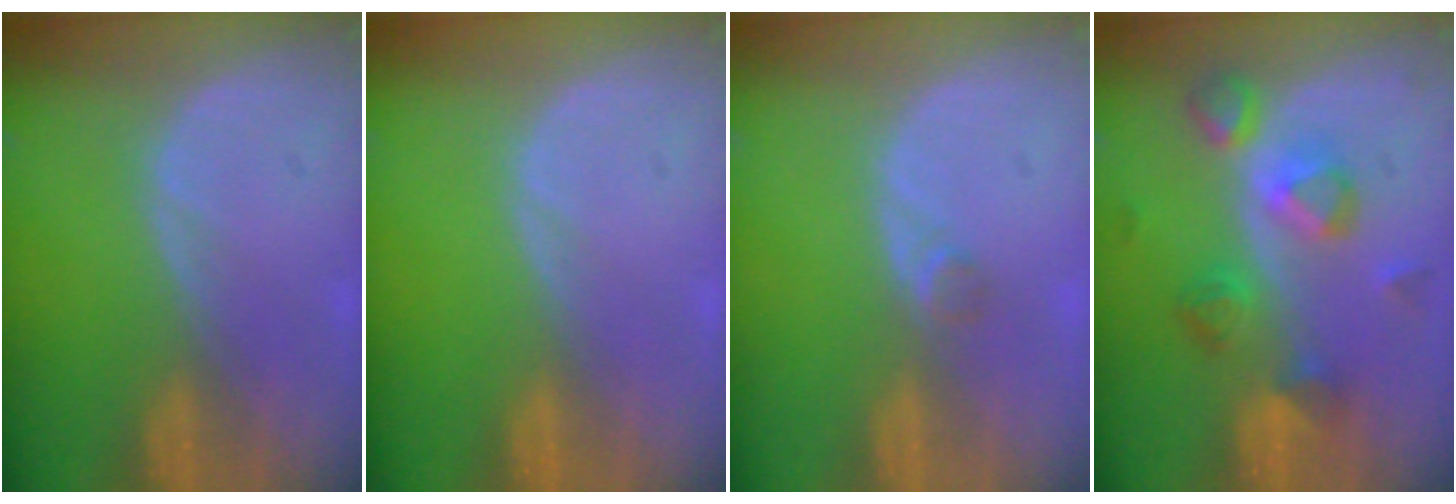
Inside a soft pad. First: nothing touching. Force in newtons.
{"total": 0.0}
{"total": 1.3, "press": 1.1, "slide": 0.7}
{"total": 7.4, "press": 7.3, "slide": 0.8}